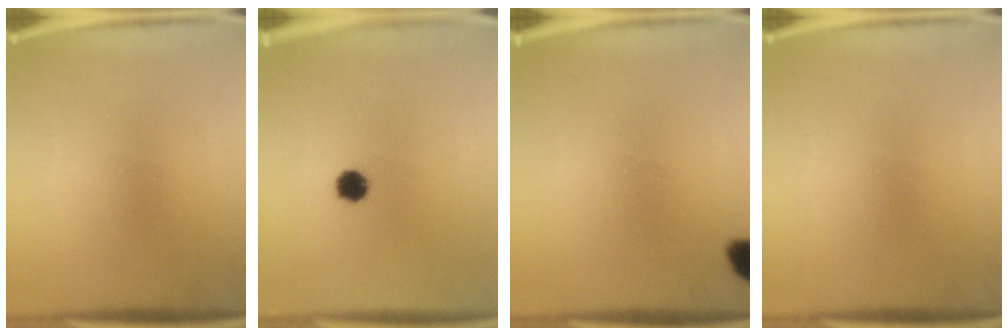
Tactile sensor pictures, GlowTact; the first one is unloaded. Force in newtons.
{"total": 3.8}
{"total": 4.3}
{"total": 0.0}